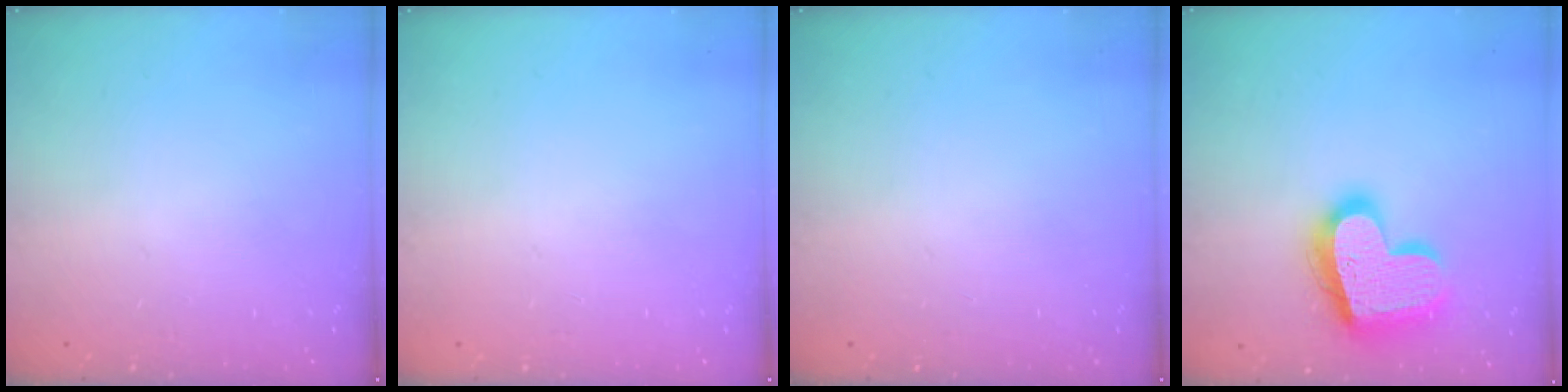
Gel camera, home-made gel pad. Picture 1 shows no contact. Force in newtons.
{"total": 0.0}
{"total": 0.0}
{"total": 20.4, "press": 20.3, "slide": 1.7}